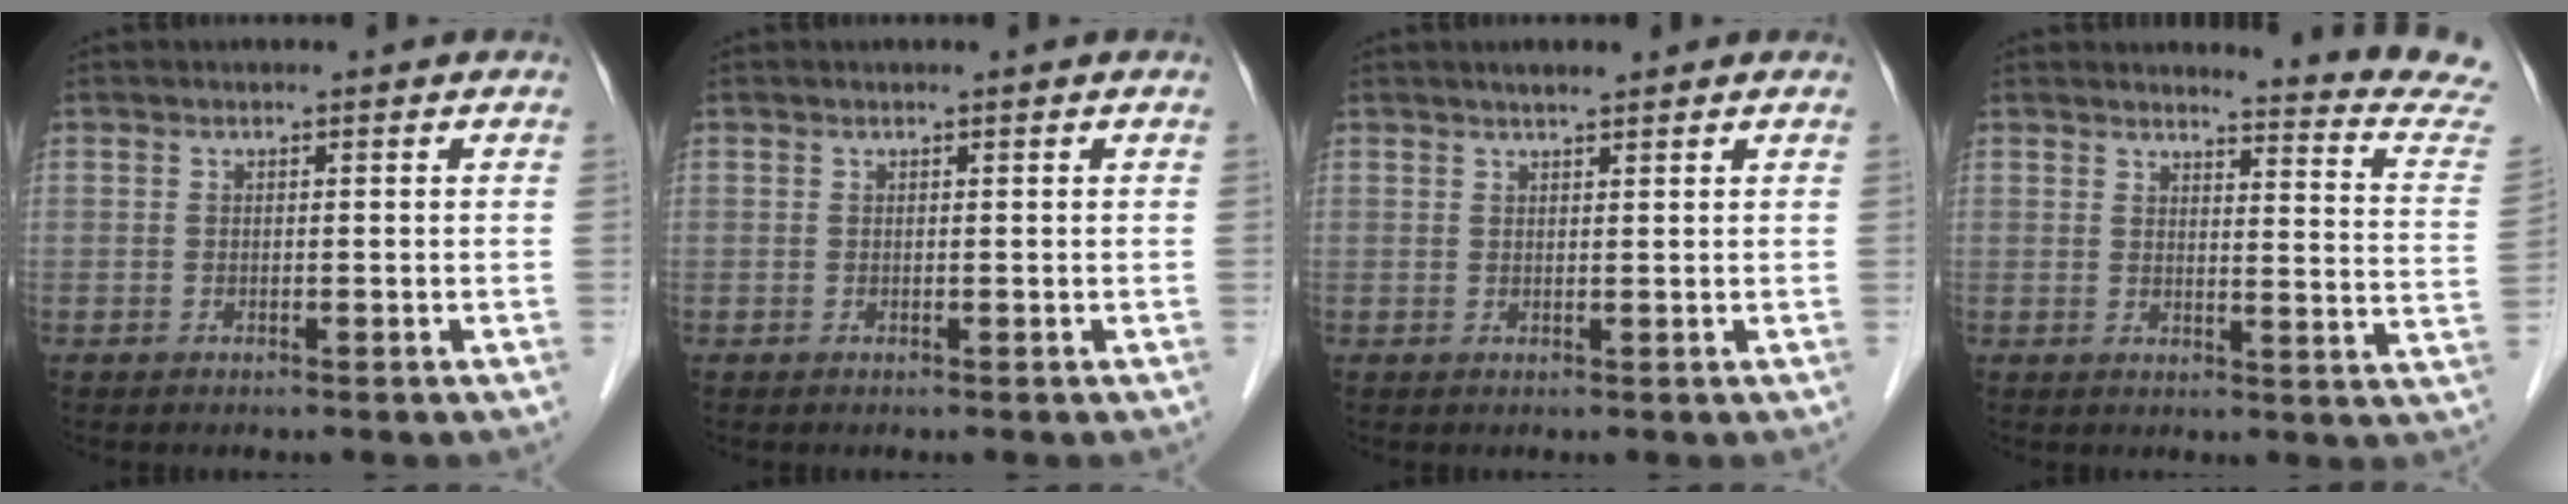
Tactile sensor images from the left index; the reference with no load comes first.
{"total": 0.0}
{"total": 2.0, "force": [1.6, 0.2, 1.1], "torque": [-0.022, 0.007, 0.028]}
{"total": 12.9, "force": [12.7, -1.4, 1.7], "torque": [-0.012, -0.121, 0.118]}